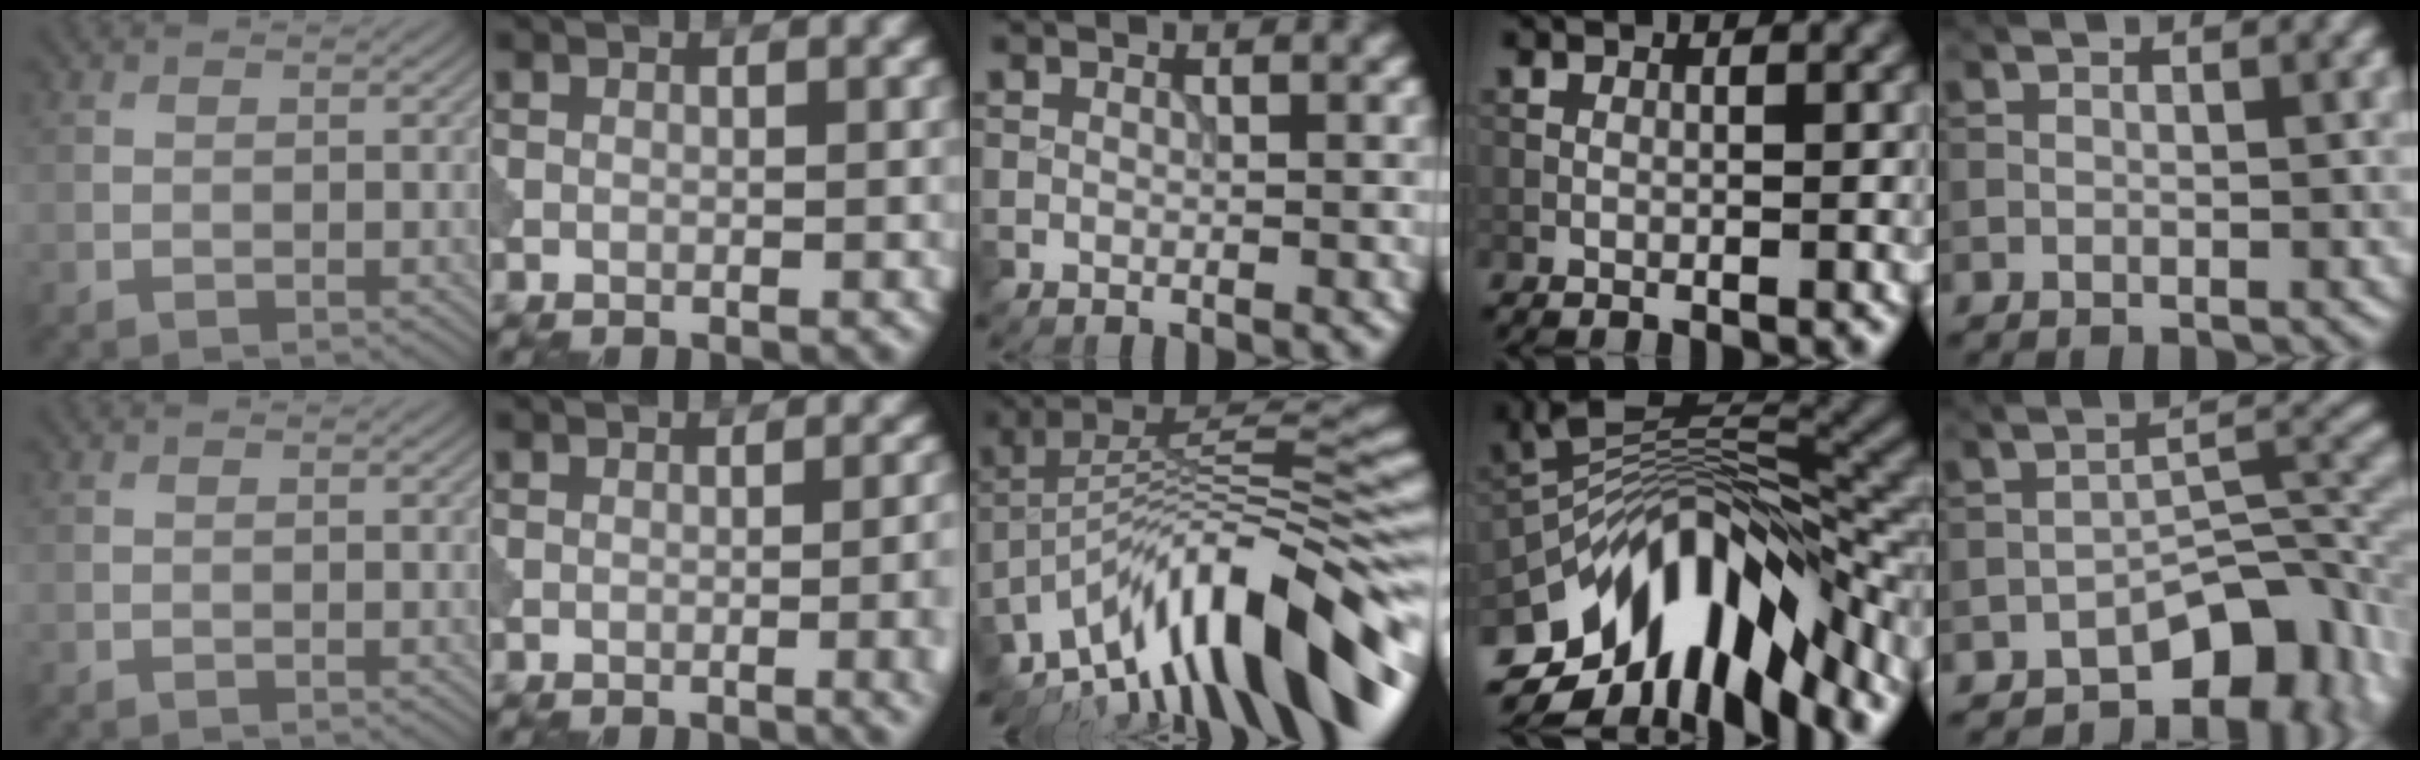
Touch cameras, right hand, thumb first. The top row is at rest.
{"index": {"total": 3.9, "force": [-0.3, 1.2, 3.7], "torque": [-0.038, -0.001, -0.004]}, "middle": {"total": 13.5, "force": [-7.8, 3.7, 10.3], "torque": [-0.159, 0.039, -0.134]}, "ring": {"total": 13.4, "force": [-7.0, 5.8, 9.9], "torque": [-0.178, 0.020, -0.124]}, "little": {"total": 8.7, "force": [-5.2, 4.5, 5.3], "torque": [-0.051, 0.002, -0.085]}}